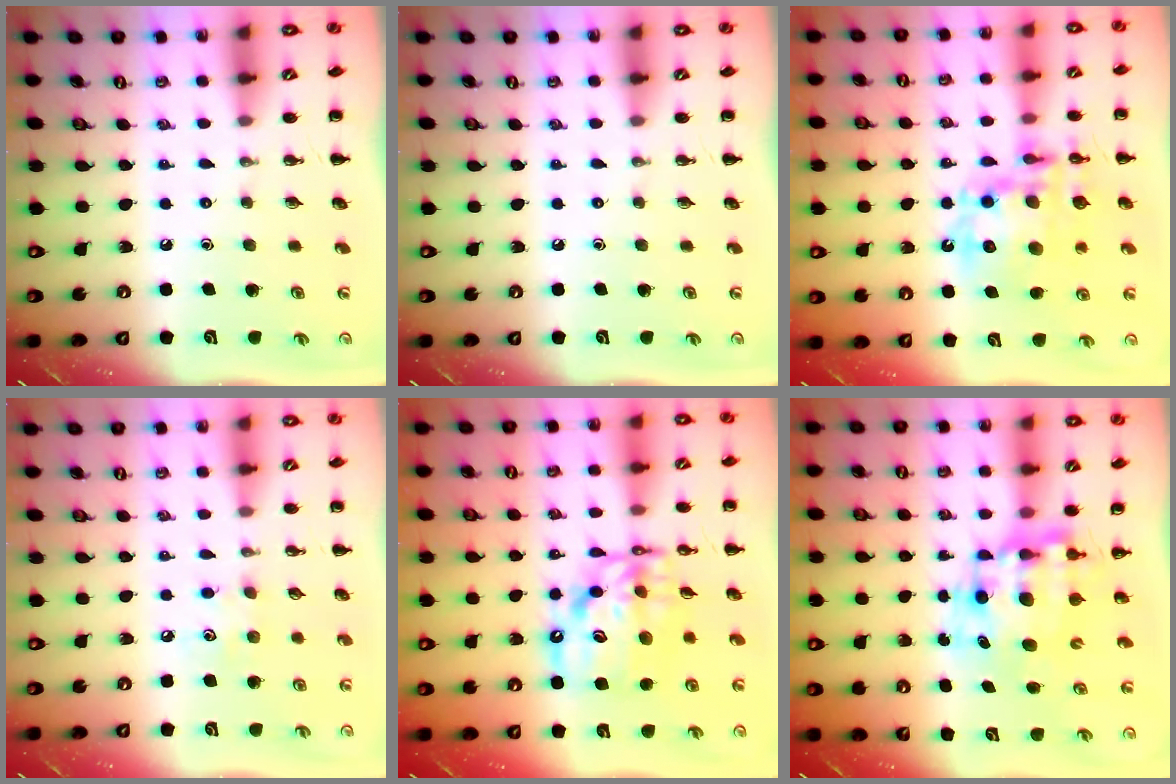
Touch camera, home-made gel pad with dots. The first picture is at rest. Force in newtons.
{"total": 0.0}
{"total": 17.5, "press": 17.1, "slide": 3.9}
{"total": 5.2, "press": 5.1, "slide": 1.3}
{"total": 14.0, "press": 13.5, "slide": 3.9}
{"total": 10.1, "press": 9.8, "slide": 2.6}